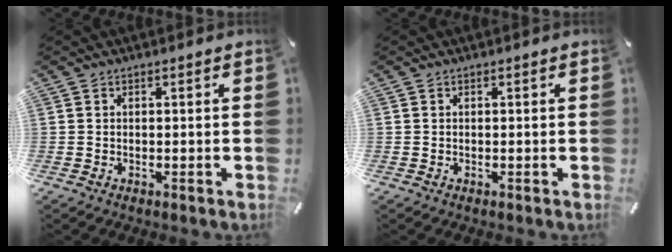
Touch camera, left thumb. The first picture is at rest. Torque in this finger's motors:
{"motor_torque": [0.00, 0.00, 0.00, 0.00, 0.00]}